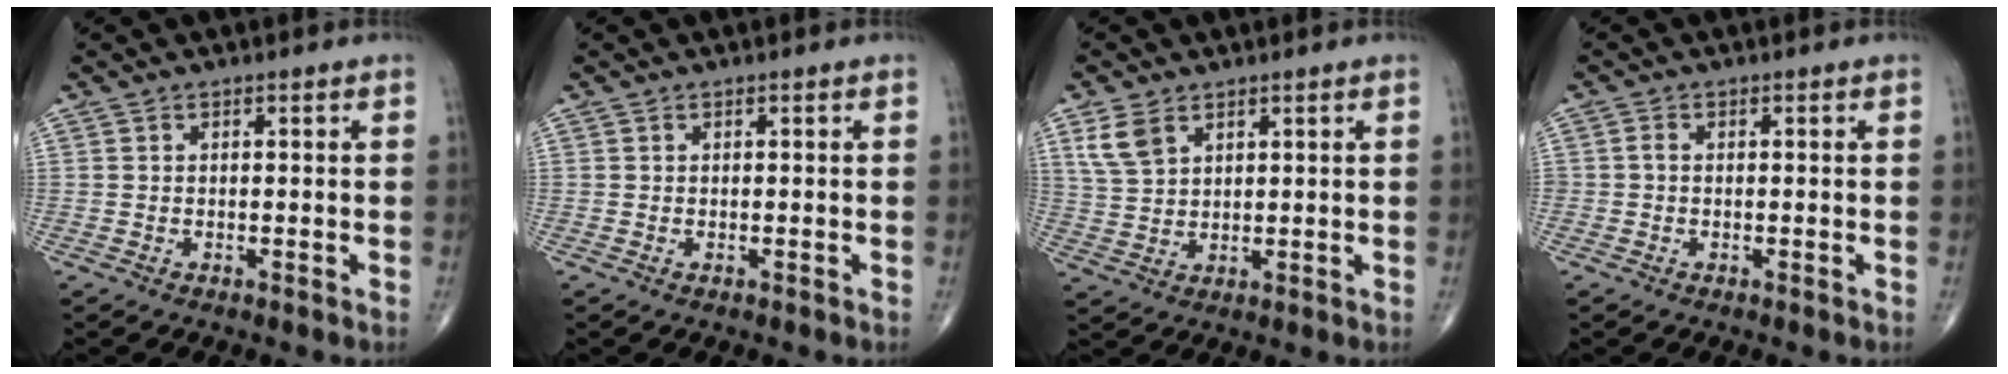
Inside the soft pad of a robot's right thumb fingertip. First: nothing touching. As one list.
[{"total": 0.0}, {"total": 5.5, "force": [3.1, 3.3, 3.2], "torque": [-0.058, -0.008, 0.069]}, {"total": 0.8, "force": [-0.2, 0.6, 0.4], "torque": [-0.002, 0.002, -0.008]}]